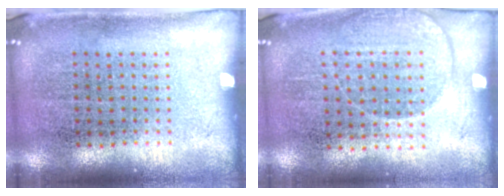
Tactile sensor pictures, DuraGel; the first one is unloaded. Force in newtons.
{"total": 1.4, "press": 1.3, "slide": 0.5}